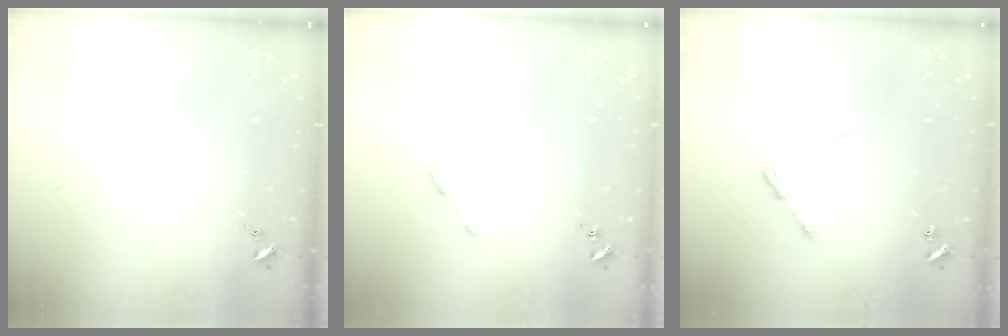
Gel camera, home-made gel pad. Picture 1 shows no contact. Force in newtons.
{"total": 3.0, "press": 3.0, "slide": 0.4}
{"total": 6.3, "press": 6.3, "slide": 0.4}